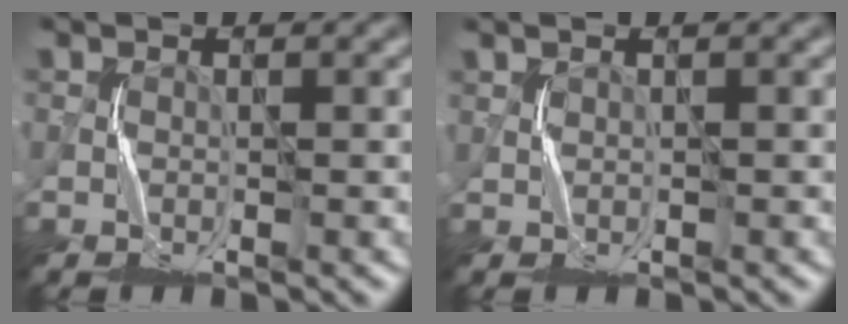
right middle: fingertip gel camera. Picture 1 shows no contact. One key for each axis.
{"total": 0.8, "fx": 0.3, "fy": 0.0, "fz": -0.7, "tx": 0.014, "ty": 0.001, "tz": 0.011}